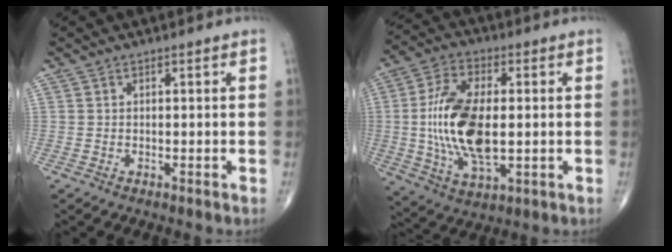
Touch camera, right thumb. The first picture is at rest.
{"total": 17.0, "force": [-0.1, 8.4, 14.8], "torque": [-0.292, -0.002, 0.002]}